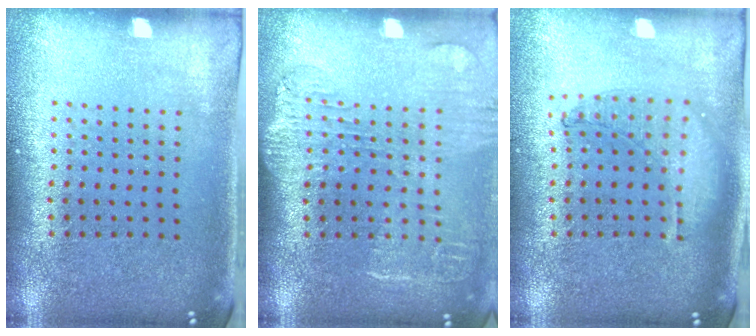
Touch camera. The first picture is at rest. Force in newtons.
{"total": 1.8, "press": 1.5, "slide": 0.9}
{"total": 1.0, "press": 1.0, "slide": 0.2}